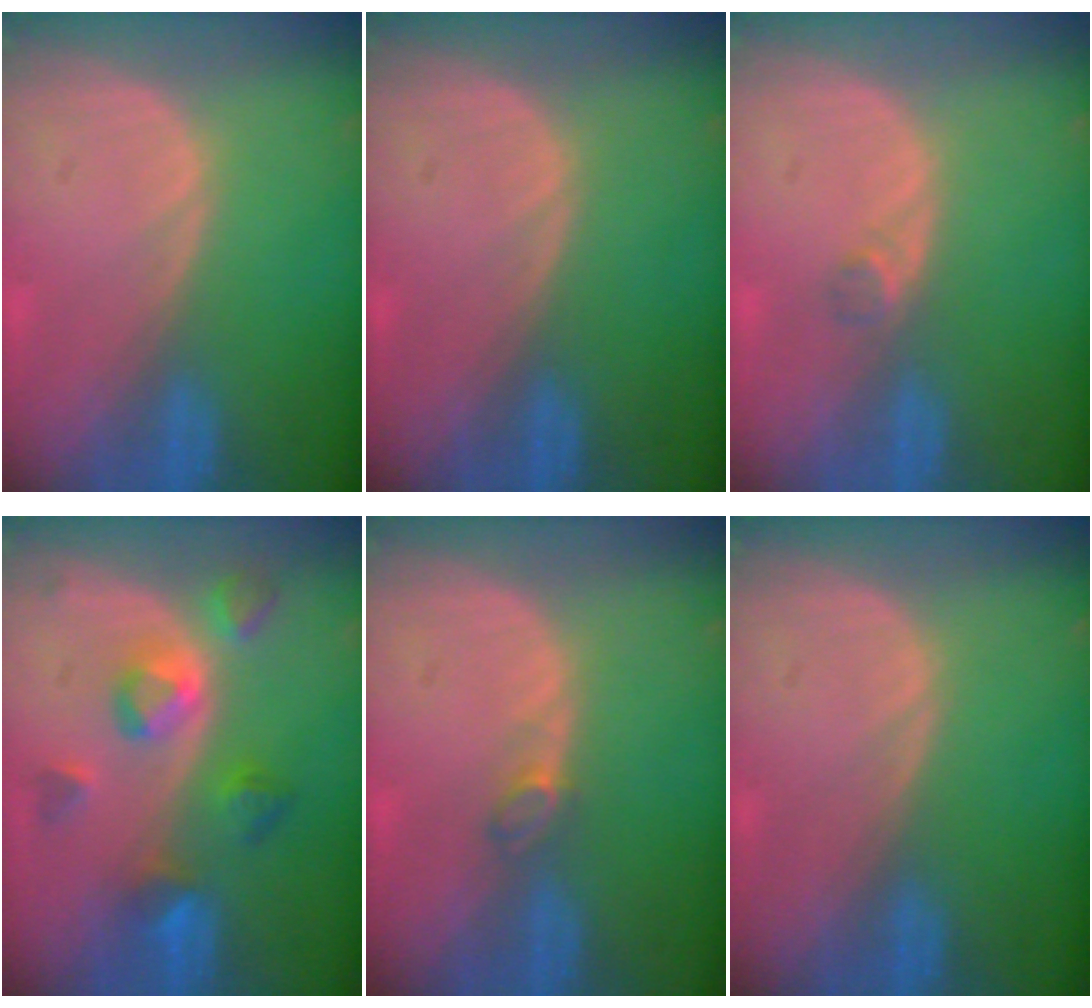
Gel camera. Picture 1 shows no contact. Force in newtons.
{"total": 0.0}
{"total": 1.3, "press": 1.1, "slide": 0.7}
{"total": 7.4, "press": 6.9, "slide": 2.8}
{"total": 1.7, "press": 1.7, "slide": 0.4}
{"total": 0.0}